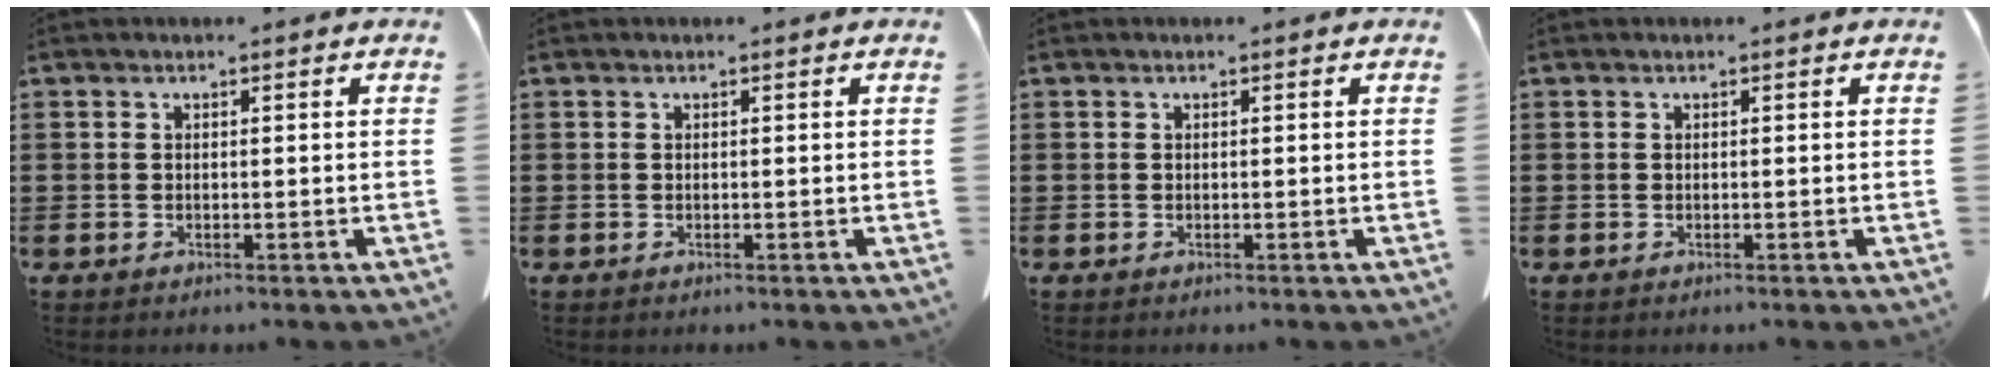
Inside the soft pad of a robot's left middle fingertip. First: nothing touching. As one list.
[{"total": 0.0}, {"total": 0.0}, {"total": 0.0}]